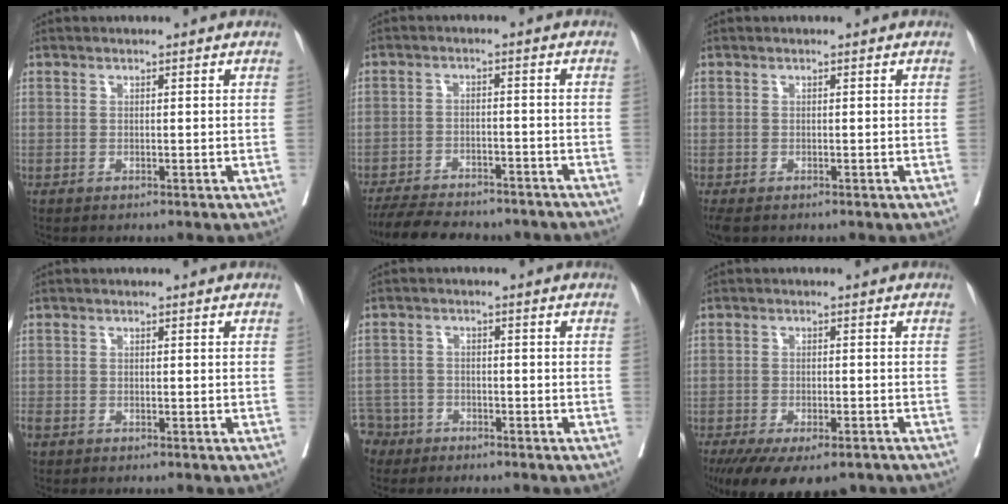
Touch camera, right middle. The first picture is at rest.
{"total": 16.3, "force": [-14.4, 3.7, 6.5], "torque": [-0.142, -0.013, -0.199]}
{"total": 3.0, "force": [-2.1, 1.5, 1.6], "torque": [-0.030, -0.011, -0.035]}
{"total": 2.4, "force": [-1.5, 1.3, 1.3], "torque": [-0.041, -0.004, -0.032]}
{"total": 5.6, "force": [-4.3, 3.5, -0.7], "torque": [0.009, 0.001, -0.086]}
{"total": 15.2, "force": [-11.5, 4.6, 8.9], "torque": [-0.165, -0.033, -0.162]}